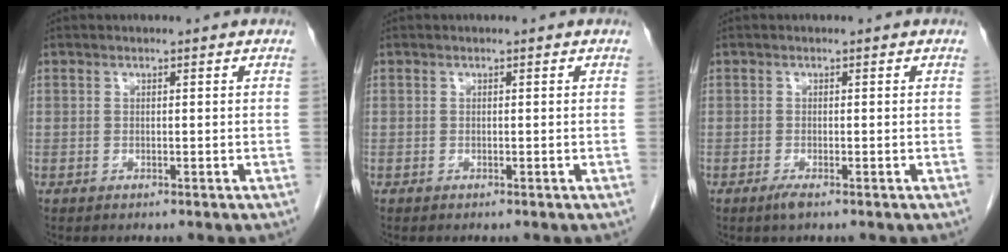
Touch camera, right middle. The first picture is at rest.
{"total": 0.0}
{"total": 1.3, "force": [-0.9, 0.1, 1.0], "torque": [-0.023, -0.004, -0.017]}